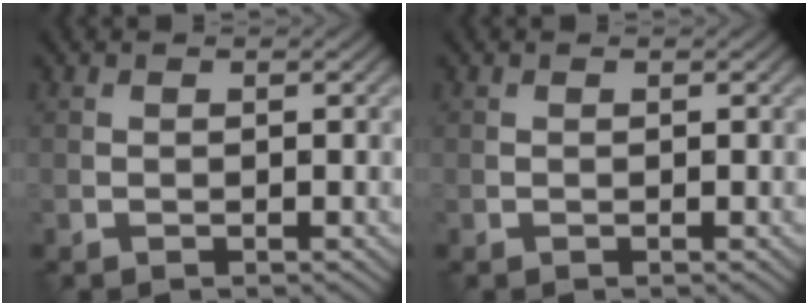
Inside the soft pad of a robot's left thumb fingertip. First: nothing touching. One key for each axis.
{"total": 0.0}